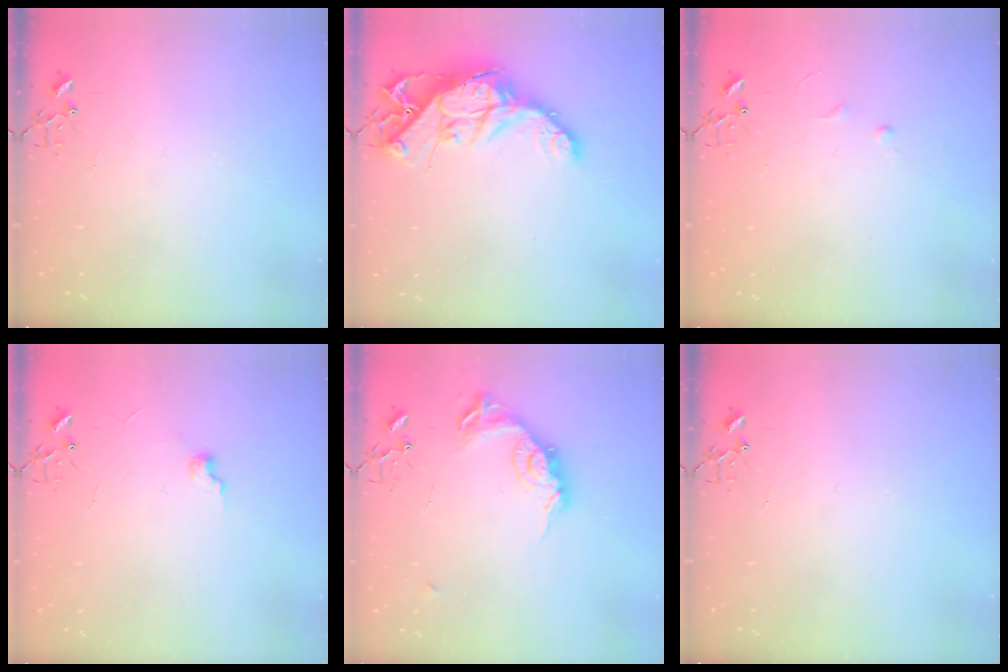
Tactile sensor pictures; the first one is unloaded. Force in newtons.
{"total": 16.1, "press": 16.1, "slide": 1.6}
{"total": 3.4, "press": 3.4, "slide": 0.5}
{"total": 5.9, "press": 5.9, "slide": 0.7}
{"total": 15.0, "press": 15.0, "slide": 0.7}
{"total": 0.0}